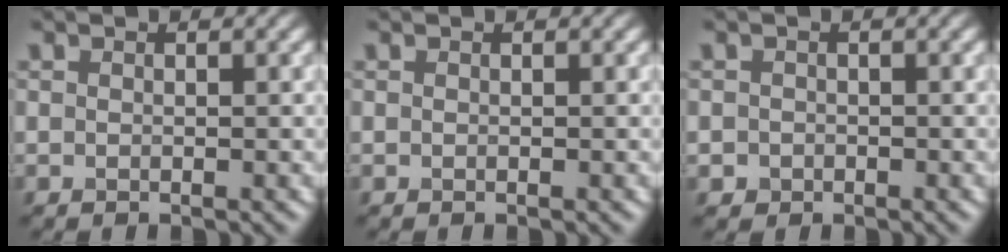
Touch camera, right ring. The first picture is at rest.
{"total": 0.0}
{"total": 0.9, "force": [-0.3, 0.8, 0.1], "torque": [0.007, -0.004, -0.007]}